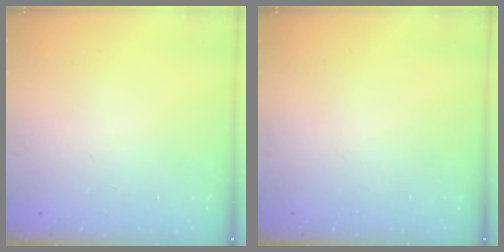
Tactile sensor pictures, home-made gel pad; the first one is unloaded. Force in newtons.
{"total": 0.0}